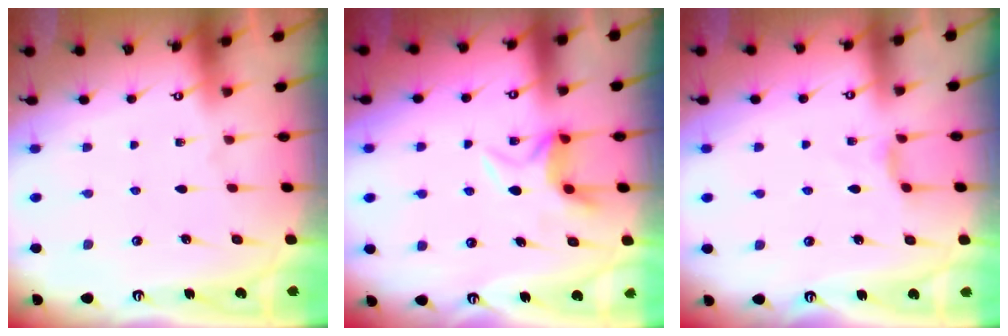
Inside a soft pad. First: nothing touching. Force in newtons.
{"total": 5.6, "press": 5.5, "slide": 1.0}
{"total": 3.4, "press": 3.3, "slide": 0.5}